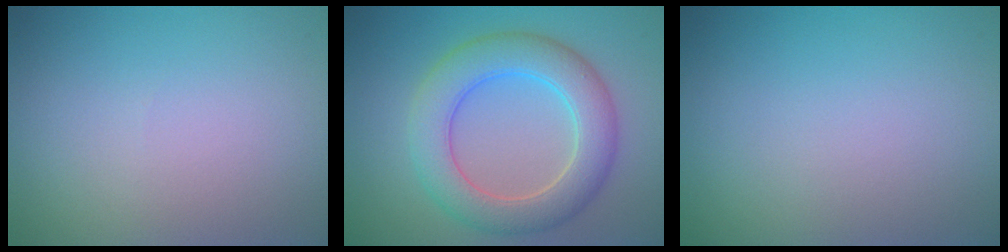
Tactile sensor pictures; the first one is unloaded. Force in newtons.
{"total": 6.4, "press": 6.4, "slide": 0.4}
{"total": 0.0}